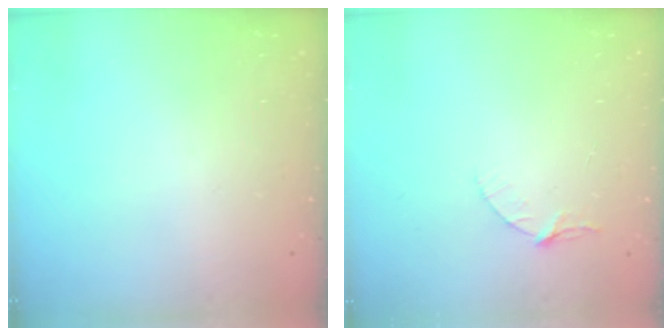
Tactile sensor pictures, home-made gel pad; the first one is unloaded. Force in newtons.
{"total": 4.0, "press": 3.9, "slide": 0.4}